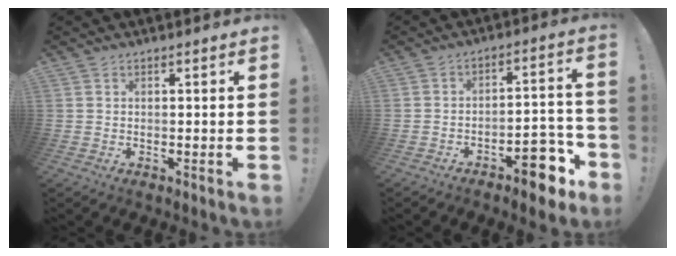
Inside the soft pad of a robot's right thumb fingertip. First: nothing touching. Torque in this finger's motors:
{"motor_torque": [1.98, 0.69, 0.85, -0.99, 0.31]}